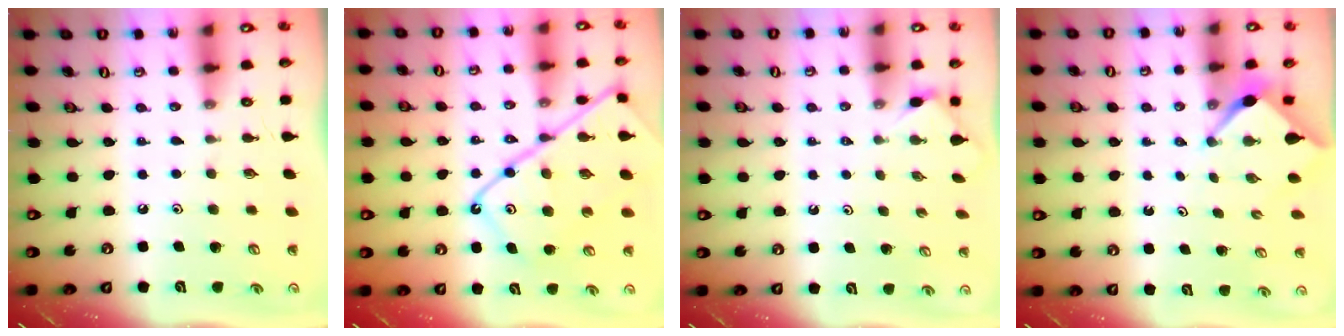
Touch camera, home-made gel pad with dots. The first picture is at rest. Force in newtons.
{"total": 16.7, "press": 16.6, "slide": 1.7}
{"total": 1.6, "press": 1.5, "slide": 0.4}
{"total": 2.6, "press": 2.6, "slide": 0.3}